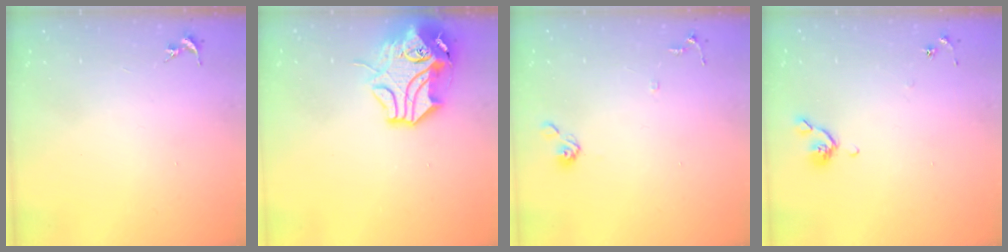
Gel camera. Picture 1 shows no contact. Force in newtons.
{"total": 15.5, "press": 15.3, "slide": 2.4}
{"total": 7.3, "press": 7.3, "slide": 0.6}
{"total": 5.7, "press": 5.6, "slide": 1.1}